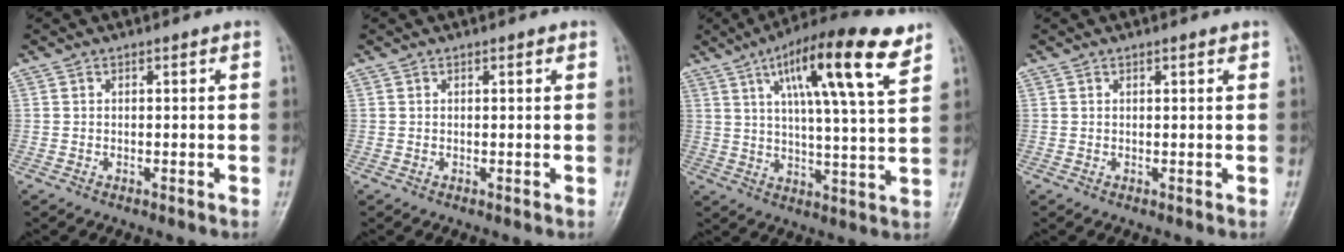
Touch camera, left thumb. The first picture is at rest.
{"total": 0.6, "force": [0.4, 0.2, 0.5], "torque": [-0.007, -0.001, 0.005]}
{"total": 17.9, "force": [9.5, 3.3, 14.8], "torque": [-0.224, -0.023, 0.148]}
{"total": 1.1, "force": [0.7, 0.3, 0.8], "torque": [-0.011, -0.002, 0.010]}